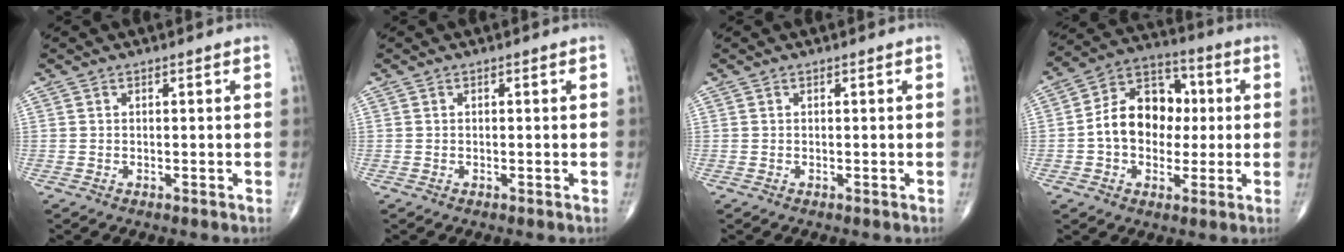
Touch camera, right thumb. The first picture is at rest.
{"total": 0.0}
{"total": 0.0}
{"total": 14.0, "force": [0.0, 10.4, 9.3], "torque": [-0.113, 0.033, -0.008]}